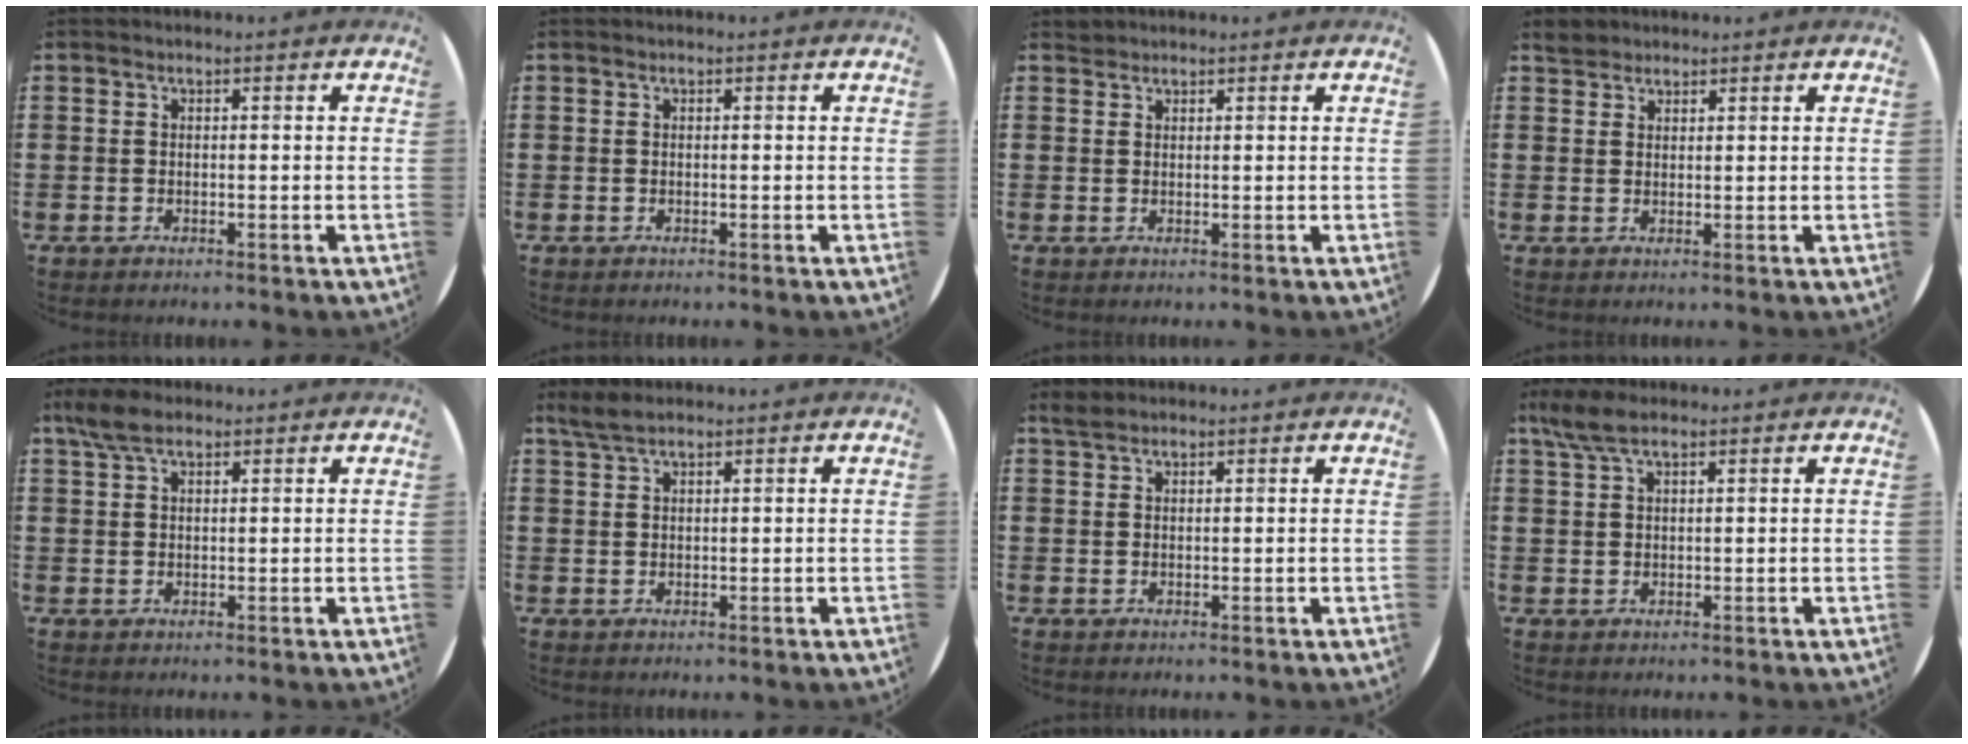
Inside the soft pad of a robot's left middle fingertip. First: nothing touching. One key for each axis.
{"total": 0.0}
{"total": 0.9, "fx": 0.9, "fy": 0.2, "fz": -0.1, "tx": 0.000, "ty": 0.002, "tz": 0.017}
{"total": 2.1, "fx": 2.0, "fy": 0.9, "fz": 0.0, "tx": 0.003, "ty": 0.002, "tz": 0.038}
{"total": 3.7, "fx": 2.7, "fy": 1.5, "fz": 2.1, "tx": -0.039, "ty": 0.003, "tz": 0.048}
{"total": 2.4, "fx": 2.0, "fy": 0.5, "fz": 1.2, "tx": -0.027, "ty": 0.005, "tz": 0.037}
{"total": 1.6, "fx": 1.5, "fy": 0.5, "fz": 0.5, "tx": -0.004, "ty": 0.001, "tz": 0.026}
{"total": 3.8, "fx": 2.6, "fy": 1.2, "fz": 2.4, "tx": -0.053, "ty": 0.005, "tz": 0.049}